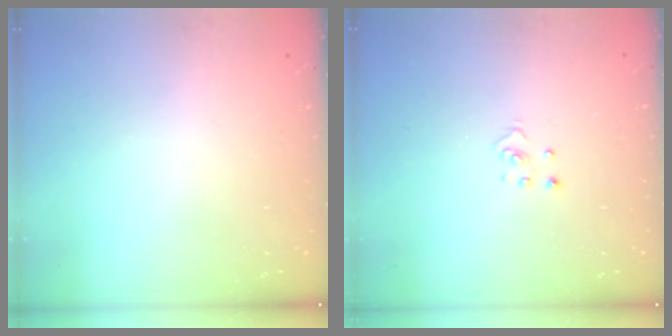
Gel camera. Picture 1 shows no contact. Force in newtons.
{"total": 2.3, "press": 2.3, "slide": 0.2}